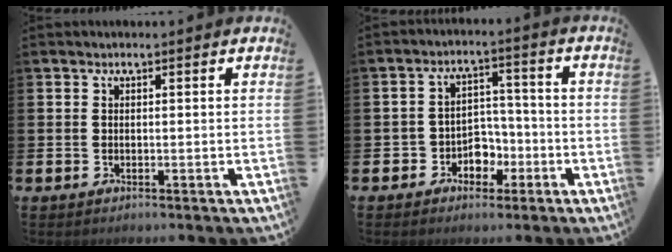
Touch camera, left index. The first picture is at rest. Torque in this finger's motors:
{"motor_torque": [0.27, 0.38, 0.08, 0.02]}